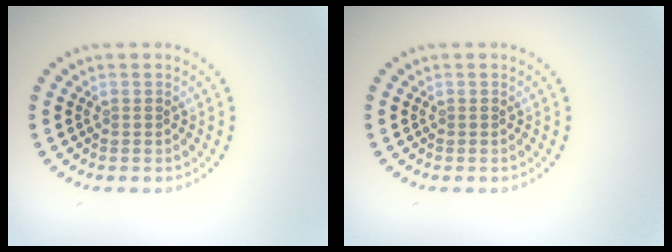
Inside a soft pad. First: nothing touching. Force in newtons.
{"total": 0.0}